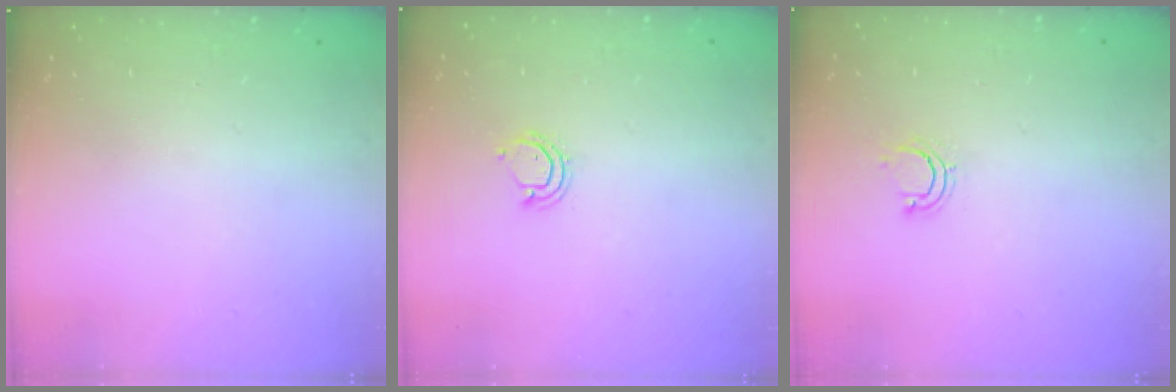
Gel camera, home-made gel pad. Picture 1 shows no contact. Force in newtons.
{"total": 4.7, "press": 4.6, "slide": 0.4}
{"total": 4.2, "press": 4.1, "slide": 0.8}